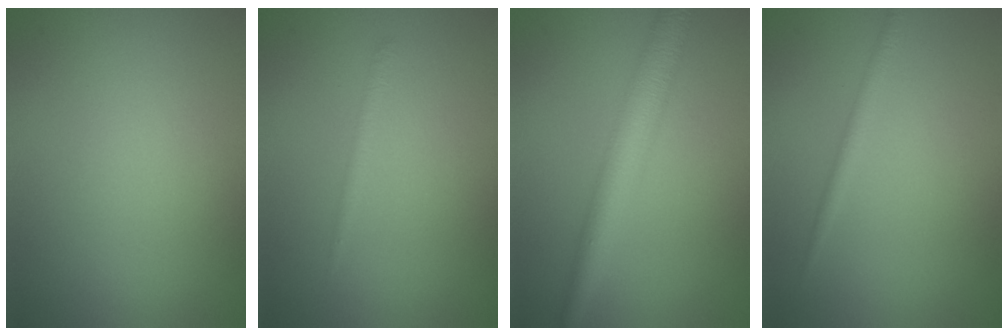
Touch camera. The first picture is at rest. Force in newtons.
{"total": 0.9, "press": 0.9, "slide": 0.1}
{"total": 4.8, "press": 4.8, "slide": 0.0}
{"total": 1.2, "press": 1.2, "slide": 0.1}